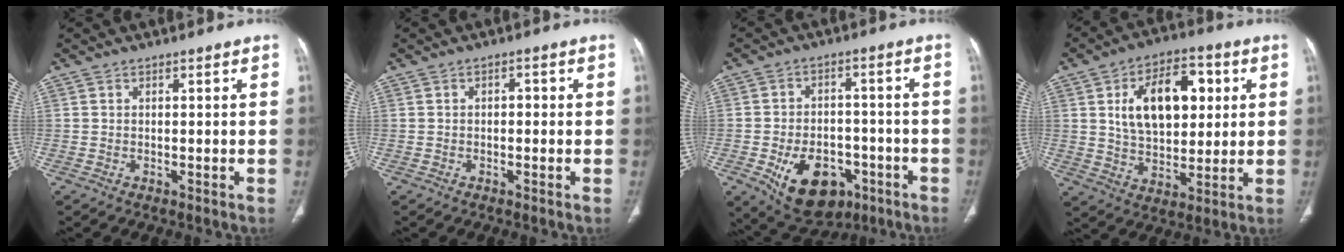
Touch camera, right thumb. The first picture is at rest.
{"total": 1.3, "force": [-0.1, 0.9, 1.0], "torque": [-0.004, 0.005, -0.007]}
{"total": 14.5, "force": [-6.3, 9.5, 9.0], "torque": [-0.109, 0.024, -0.084]}
{"total": 16.9, "force": [4.2, 10.1, 12.8], "torque": [-0.169, 0.002, 0.072]}